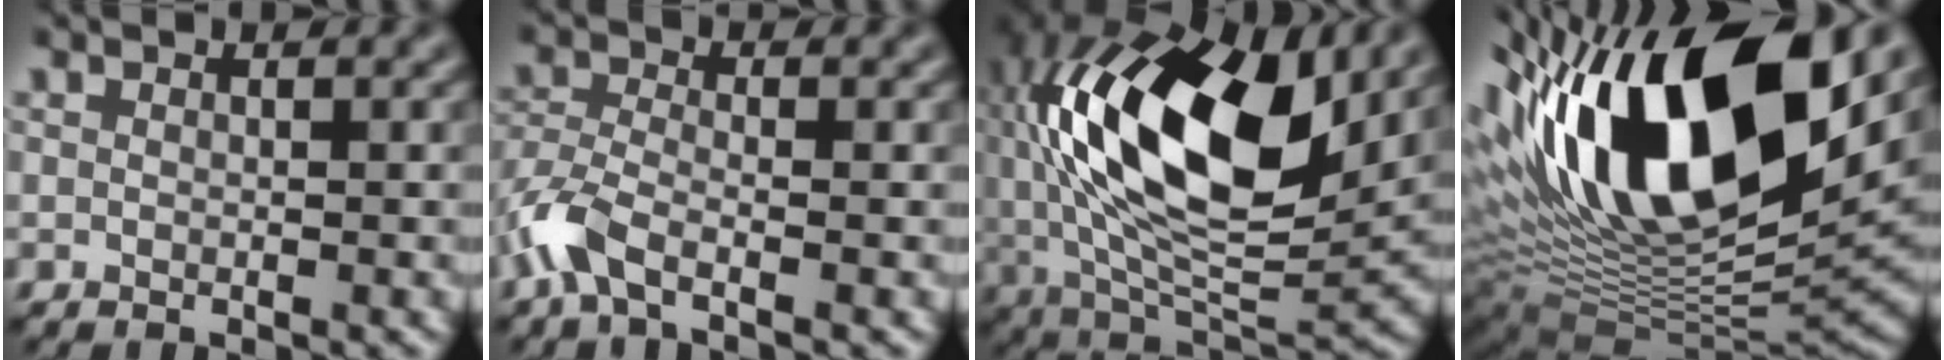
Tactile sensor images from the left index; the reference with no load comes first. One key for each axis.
{"total": 3.7, "fx": -2.4, "fy": 1.1, "fz": 2.6, "tx": -0.068, "ty": -0.004, "tz": -0.065}
{"total": 15.8, "fx": 4.1, "fy": 7.2, "fz": 13.5, "tx": -0.247, "ty": 0.010, "tz": 0.065}
{"total": 17.6, "fx": 5.0, "fy": 7.5, "fz": 15.1, "tx": -0.263, "ty": 0.011, "tz": 0.075}